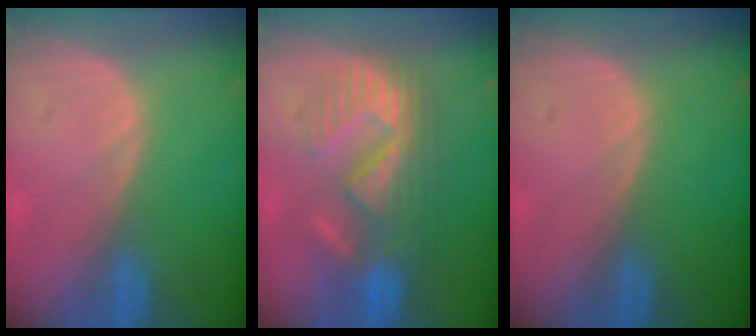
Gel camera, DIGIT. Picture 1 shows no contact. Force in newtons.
{"total": 8.8, "press": 8.7, "slide": 1.5}
{"total": 0.0}